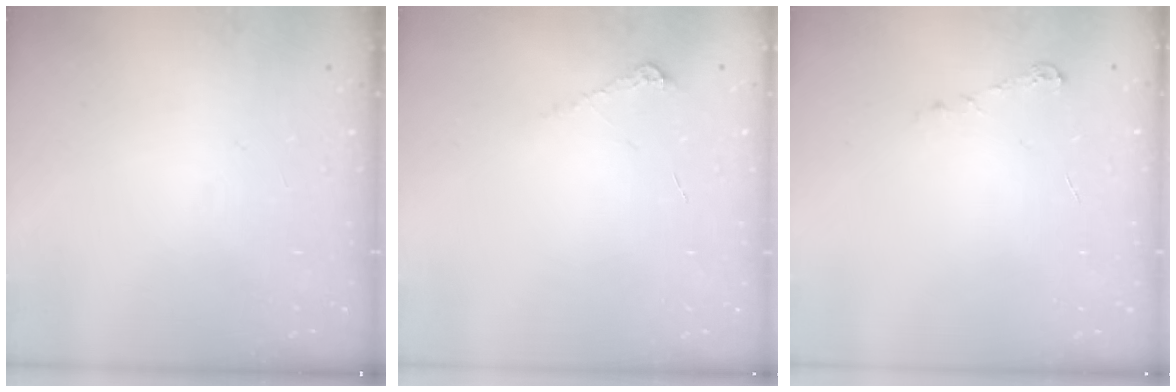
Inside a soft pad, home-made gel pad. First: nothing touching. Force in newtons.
{"total": 4.9, "press": 4.9, "slide": 0.7}
{"total": 4.0, "press": 3.9, "slide": 0.5}